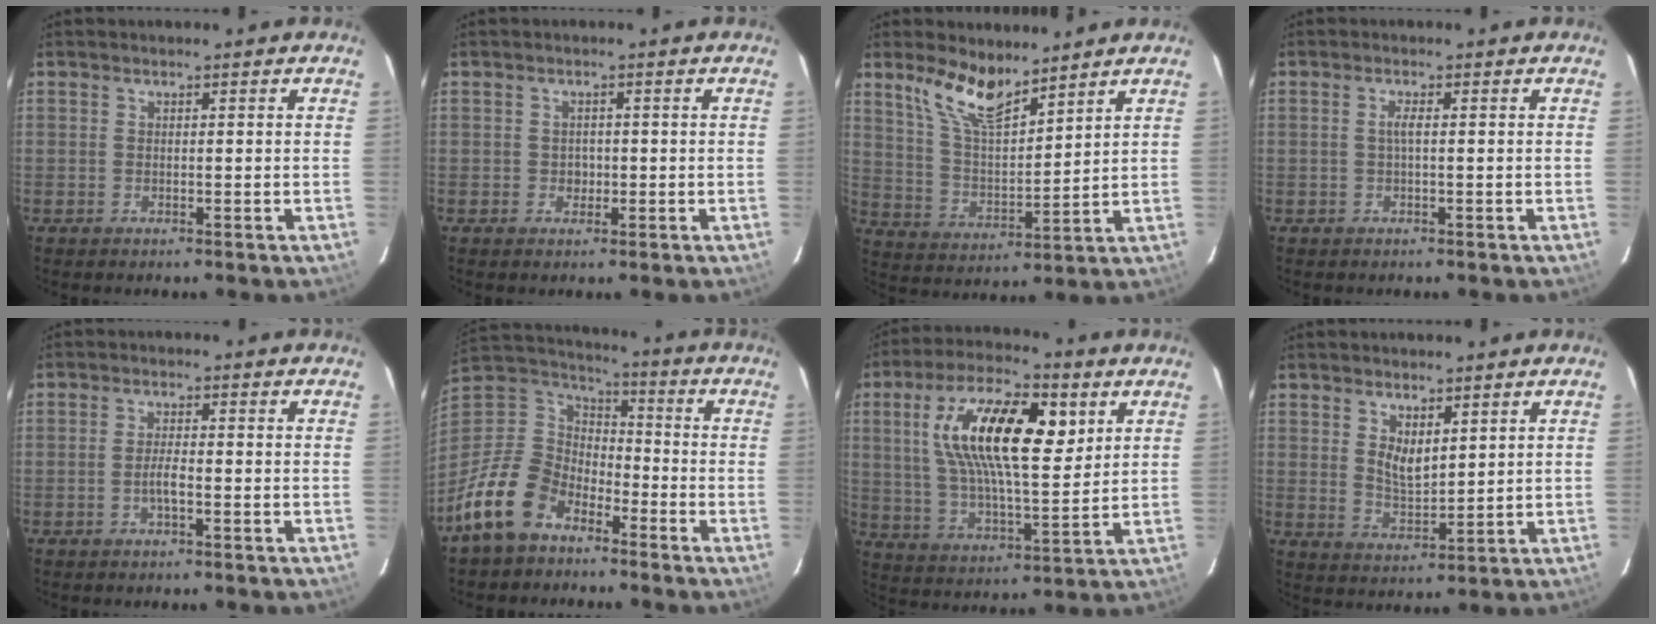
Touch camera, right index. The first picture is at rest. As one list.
[{"total": 1.8, "force": [-0.4, 1.7, 0.4], "torque": [-0.005, 0.002, -0.002]}, {"total": 10.4, "force": [7.8, 3.1, 6.1], "torque": [-0.116, 0.003, 0.158]}, {"total": 1.3, "force": [-0.1, -0.1, 1.3], "torque": [-0.025, 0.001, -0.003]}, {"total": 2.3, "force": [-1.0, 0.4, 2.0], "torque": [-0.041, 0.000, -0.019]}, {"total": 15.2, "force": [-9.9, 9.2, 6.8], "torque": [-0.169, 0.015, -0.184]}, {"total": 19.2, "force": [6.4, 7.3, 16.6], "torque": [-0.303, 0.019, 0.112]}, {"total": 5.3, "force": [2.5, 2.6, 3.9], "torque": [-0.064, -0.007, 0.050]}]